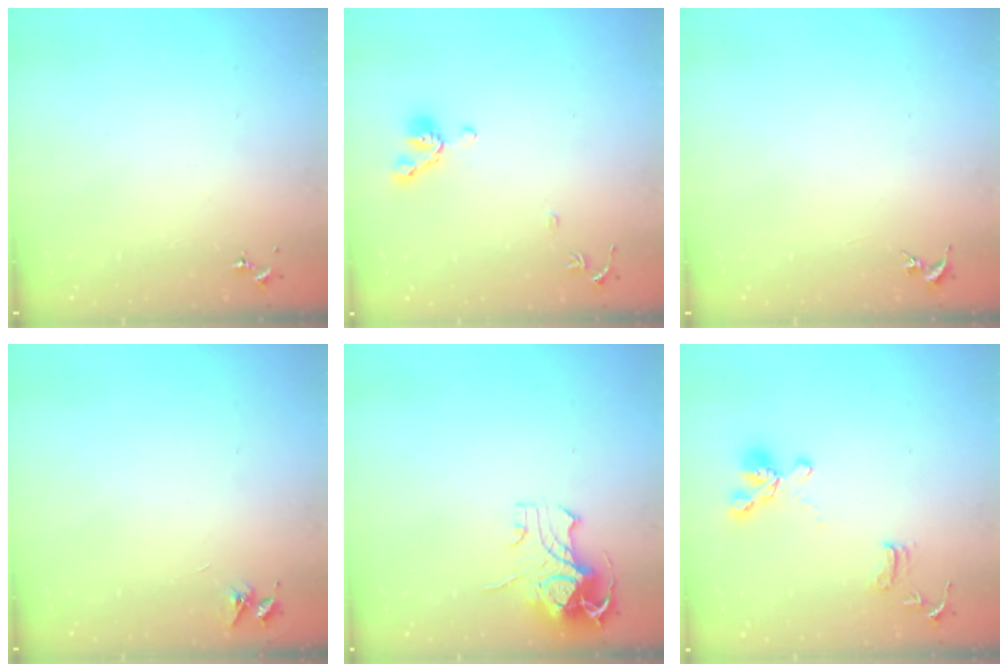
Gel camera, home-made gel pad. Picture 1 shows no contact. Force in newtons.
{"total": 8.4, "press": 8.3, "slide": 1.5}
{"total": 0.0}
{"total": 3.6, "press": 3.6, "slide": 0.5}
{"total": 10.7, "press": 10.6, "slide": 1.4}
{"total": 14.7, "press": 14.6, "slide": 1.5}